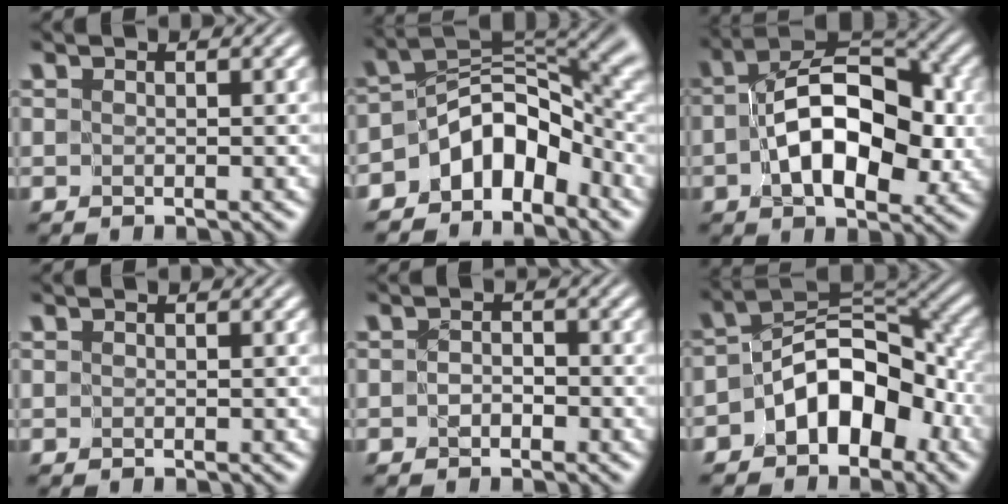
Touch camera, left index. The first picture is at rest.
{"total": 7.4, "force": [-4.4, 4.3, 4.2], "torque": [-0.038, 0.013, -0.091]}
{"total": 9.7, "force": [-0.9, 5.6, 7.9], "torque": [-0.124, 0.012, -0.015]}
{"total": 0.0}
{"total": 0.9, "force": [-0.7, 0.6, 0.3], "torque": [-0.002, 0.002, -0.013]}
{"total": 7.5, "force": [-3.4, 4.6, 4.8], "torque": [-0.055, 0.017, -0.072]}